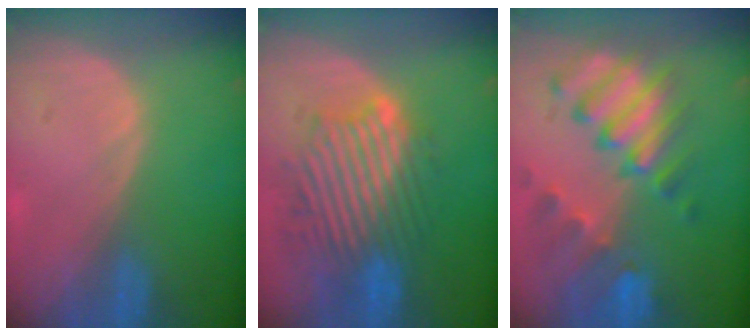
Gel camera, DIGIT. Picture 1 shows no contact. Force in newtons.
{"total": 10.5, "press": 10.0, "slide": 3.2}
{"total": 10.3, "press": 8.9, "slide": 5.1}